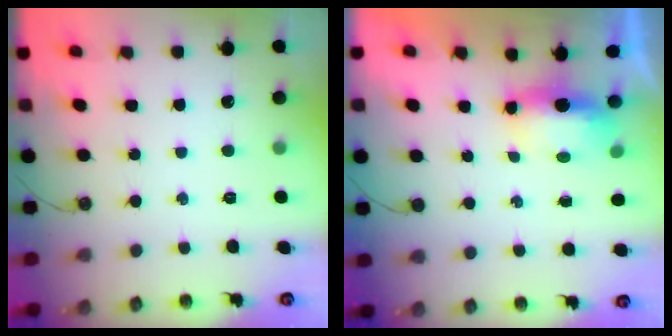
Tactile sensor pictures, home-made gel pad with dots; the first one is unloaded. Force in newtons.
{"total": 6.1, "press": 6.0, "slide": 1.2}